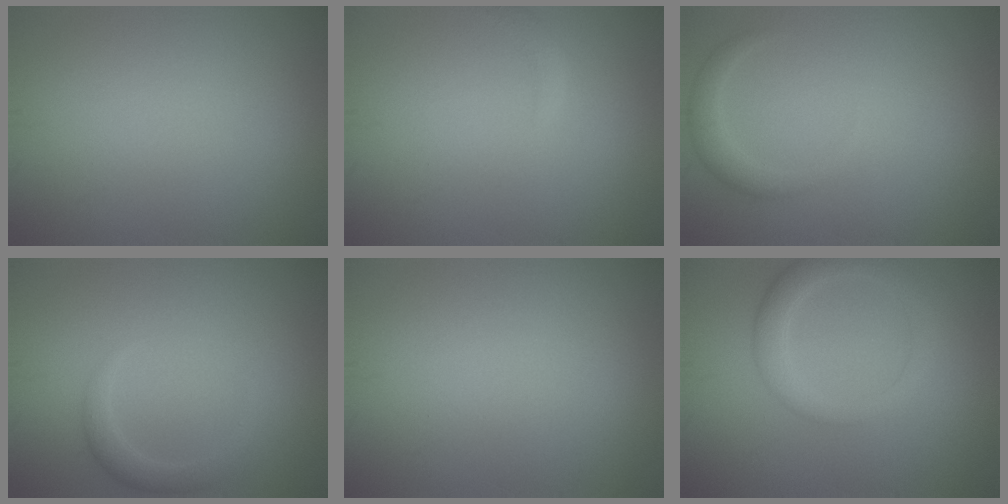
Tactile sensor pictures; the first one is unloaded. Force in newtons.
{"total": 1.0, "press": 0.9, "slide": 0.2}
{"total": 1.7, "press": 1.7, "slide": 0.1}
{"total": 1.7, "press": 1.7, "slide": 0.2}
{"total": 0.0}
{"total": 3.1, "press": 3.1, "slide": 0.2}